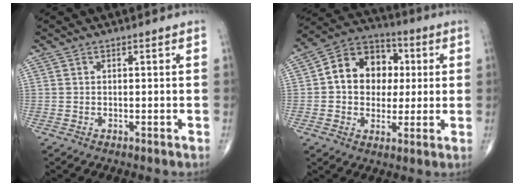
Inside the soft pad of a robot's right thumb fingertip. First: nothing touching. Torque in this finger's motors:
{"motor_torque": [-0.26, 0.71, 0.18, -0.02, 0.10]}